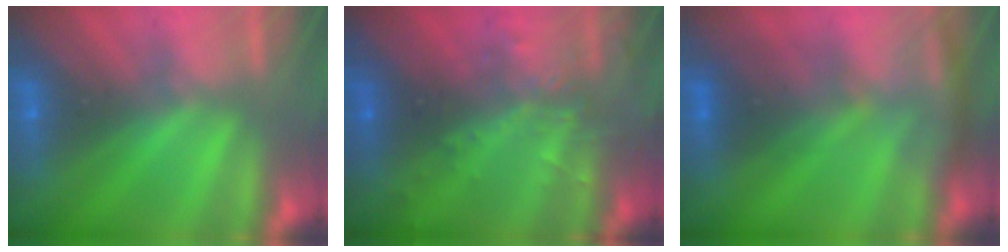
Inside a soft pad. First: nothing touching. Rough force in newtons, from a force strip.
{"total": 2.9}
{"total": 2.8}